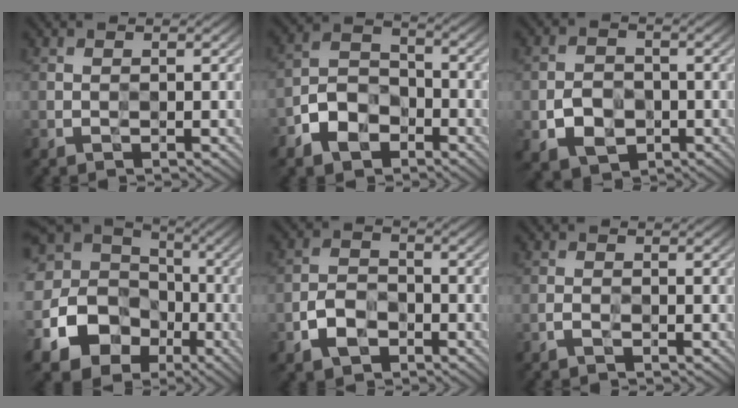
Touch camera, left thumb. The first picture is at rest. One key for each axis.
{"total": 7.4, "fx": -4.1, "fy": 4.7, "fz": 3.9, "tx": -0.086, "ty": 0.001, "tz": -0.093}
{"total": 5.0, "fx": -1.8, "fy": 3.8, "fz": 2.8, "tx": -0.056, "ty": -0.008, "tz": -0.033}
{"total": 19.2, "fx": -4.5, "fy": 16.7, "fz": 8.3, "tx": -0.225, "ty": -0.024, "tz": -0.093}
{"total": 4.5, "fx": -2.5, "fy": 2.8, "fz": 2.5, "tx": -0.049, "ty": 0.001, "tz": -0.055}
{"total": 0.9, "fx": -0.7, "fy": 0.1, "fz": 0.6, "tx": -0.013, "ty": 0.004, "tz": -0.015}